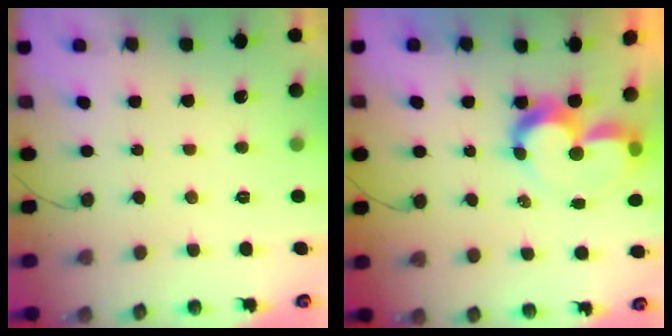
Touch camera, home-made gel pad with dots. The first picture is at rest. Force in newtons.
{"total": 9.6, "press": 9.6, "slide": 0.6}